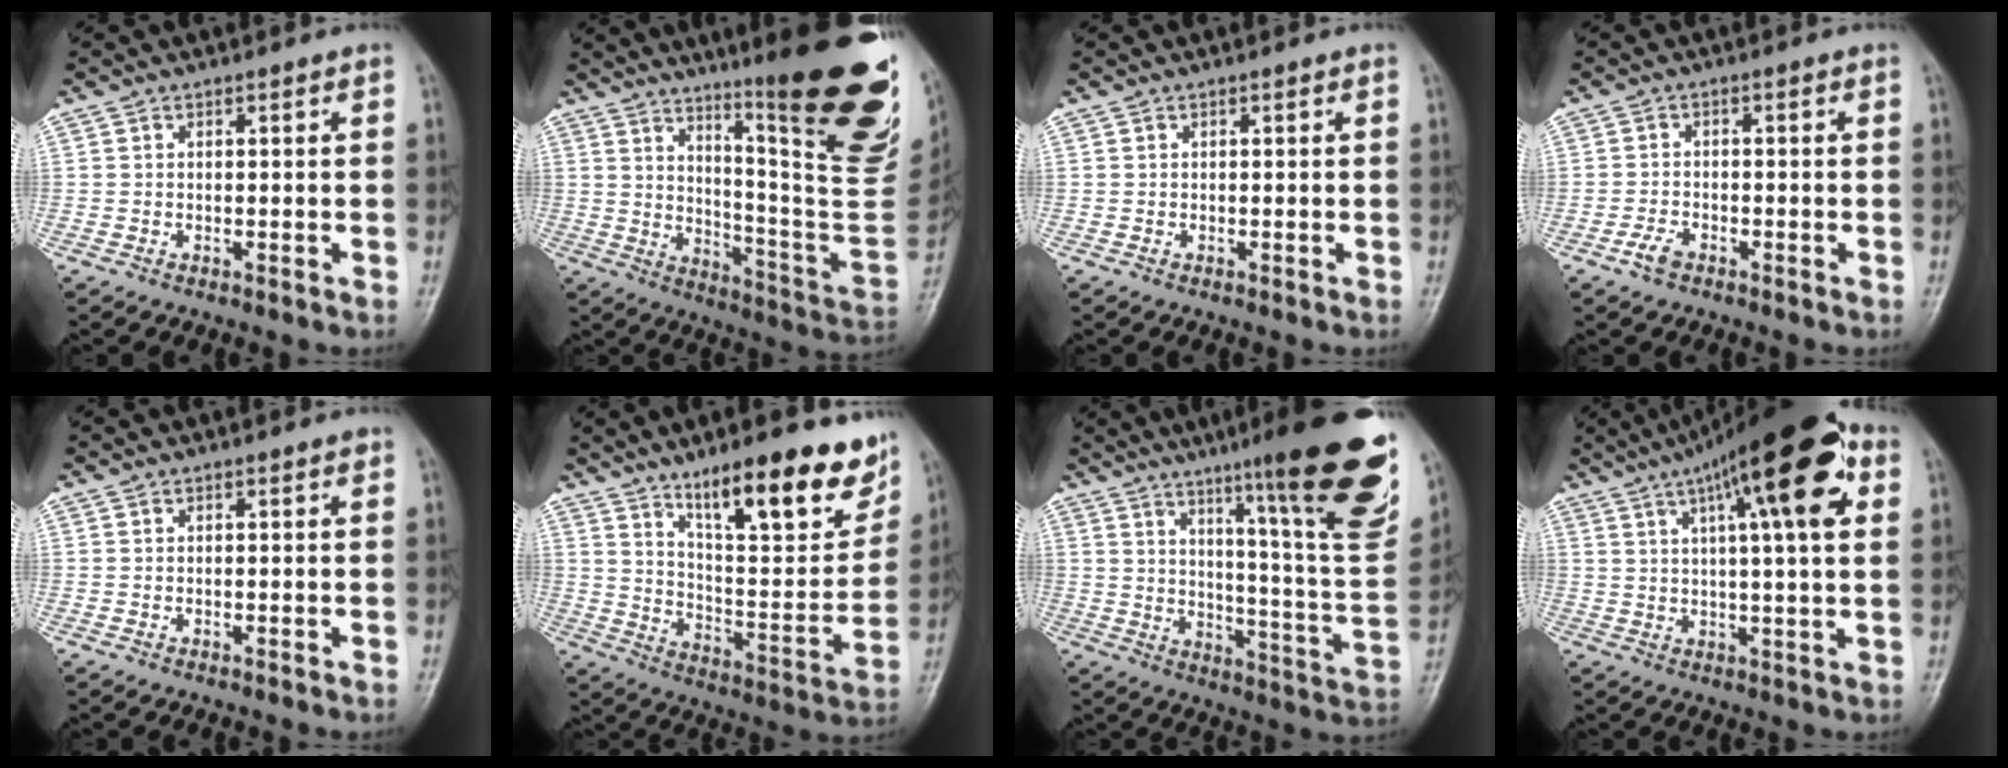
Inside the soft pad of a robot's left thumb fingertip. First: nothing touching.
{"total": 28.8, "force": [15.2, 4.7, 24.0], "torque": [-0.262, -0.077, 0.230]}
{"total": 0.0}
{"total": 2.7, "force": [-1.8, 1.4, 1.5], "torque": [-0.032, 0.008, -0.034]}
{"total": 0.0}
{"total": 20.7, "force": [13.3, 5.9, 14.7], "torque": [-0.173, -0.071, 0.214]}
{"total": 25.8, "force": [15.7, 2.6, 20.3], "torque": [-0.263, -0.075, 0.224]}
{"total": 20.4, "force": [8.5, 5.2, 17.8], "torque": [-0.259, 0.012, 0.123]}